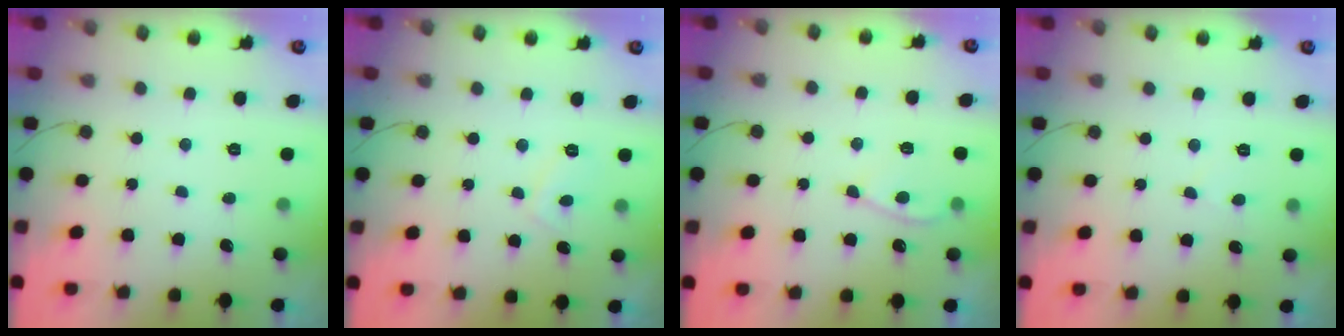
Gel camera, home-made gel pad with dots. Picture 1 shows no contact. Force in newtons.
{"total": 2.9, "press": 2.8, "slide": 0.9}
{"total": 3.6, "press": 3.6, "slide": 0.4}
{"total": 1.7, "press": 1.6, "slide": 0.4}